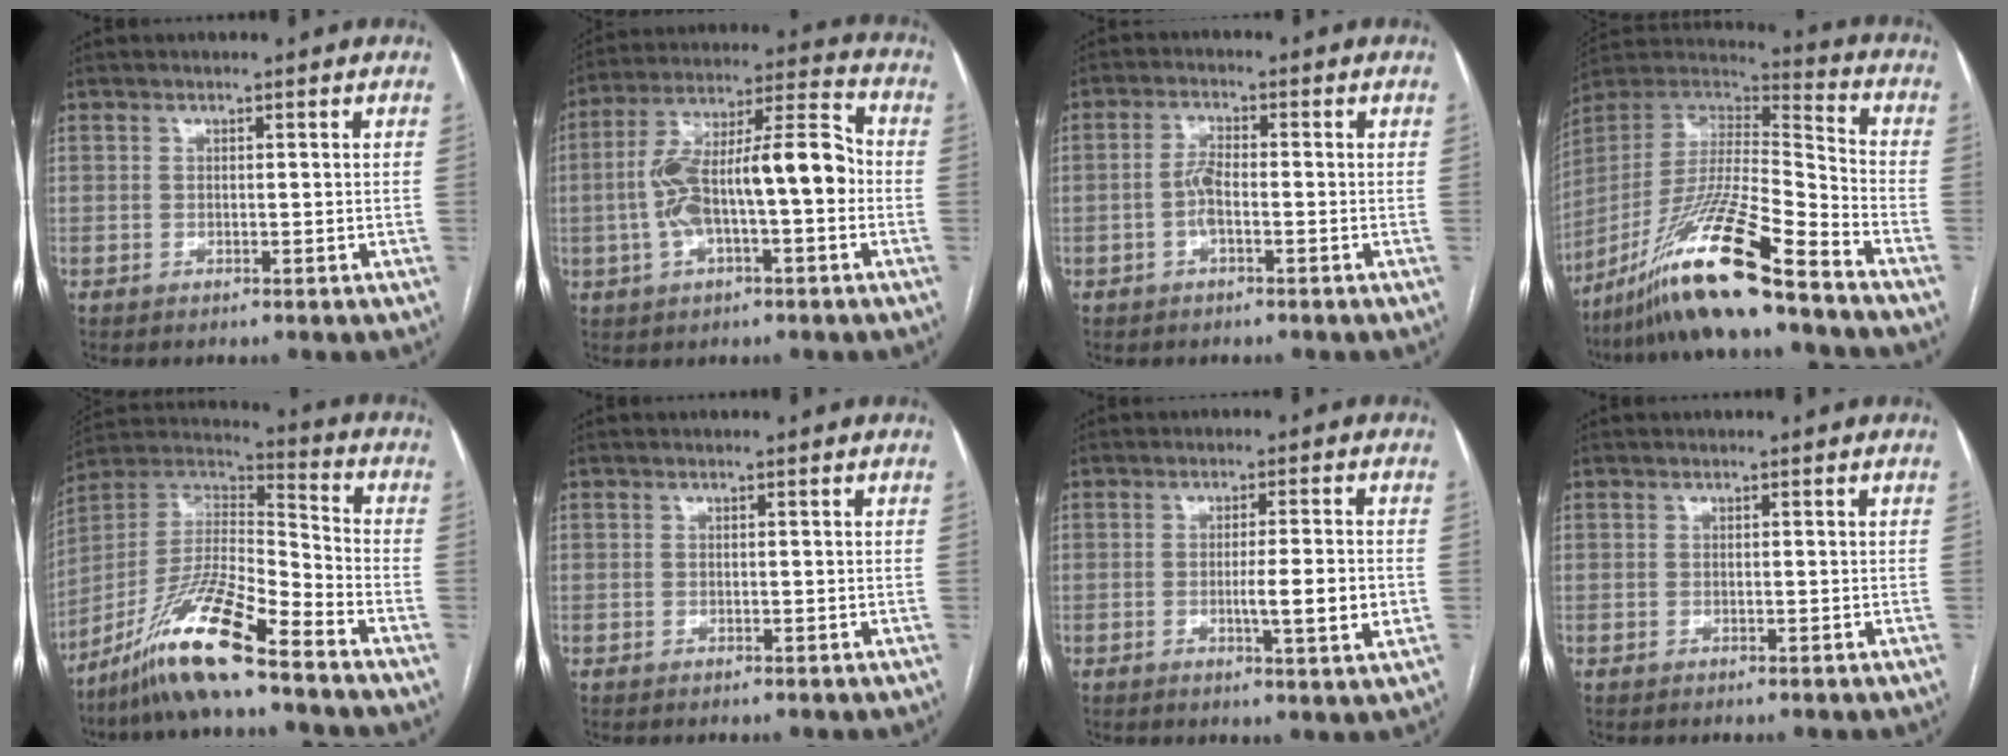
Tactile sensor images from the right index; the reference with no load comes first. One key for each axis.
{"total": 15.6, "fx": -1.6, "fy": 3.9, "fz": 15.0, "tx": -0.272, "ty": 0.042, "tz": -0.024}
{"total": 3.1, "fx": -0.9, "fy": 0.8, "fz": 2.8, "tx": -0.058, "ty": 0.005, "tz": -0.019}
{"total": 20.3, "fx": -14.7, "fy": 0.8, "fz": 14.0, "tx": -0.295, "ty": -0.026, "tz": -0.275}
{"total": 15.4, "fx": -10.9, "fy": 1.0, "fz": 10.8, "tx": -0.214, "ty": 0.000, "tz": -0.201}
{"total": 0.0}
{"total": 6.7, "fx": -1.2, "fy": 0.0, "fz": 6.6, "tx": -0.099, "ty": -0.009, "tz": -0.018}
{"total": 0.0}